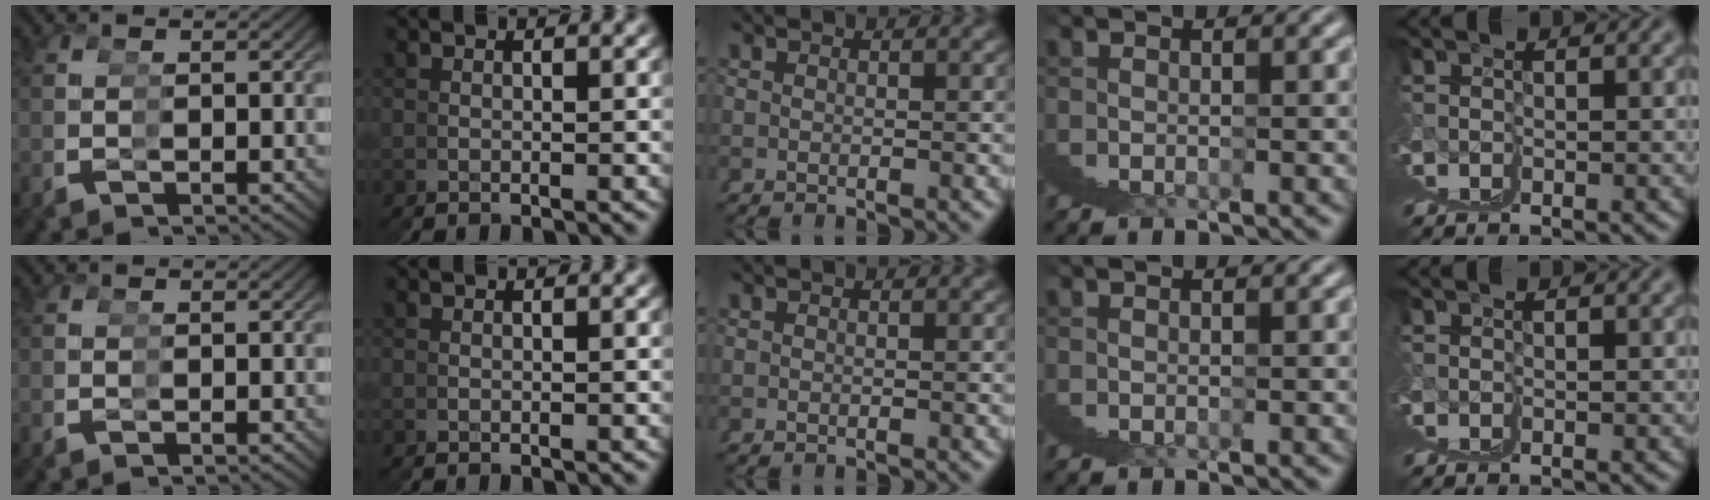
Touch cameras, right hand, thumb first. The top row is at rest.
{}